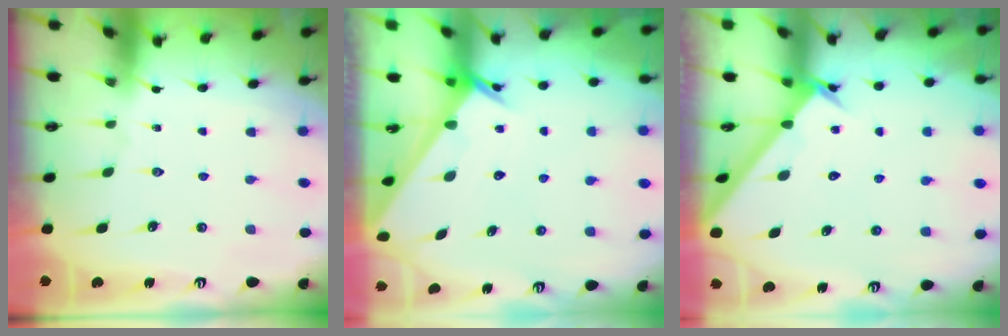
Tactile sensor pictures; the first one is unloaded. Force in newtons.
{"total": 2.0, "press": 2.0, "slide": 0.1}
{"total": 1.9, "press": 1.9, "slide": 0.2}